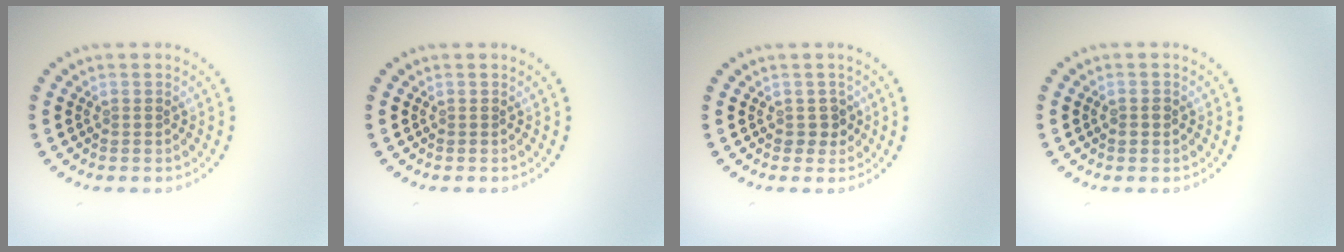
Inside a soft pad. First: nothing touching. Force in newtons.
{"total": 0.0}
{"total": 1.3, "press": 1.2, "slide": 0.6}
{"total": 0.9, "press": 0.9, "slide": 0.0}